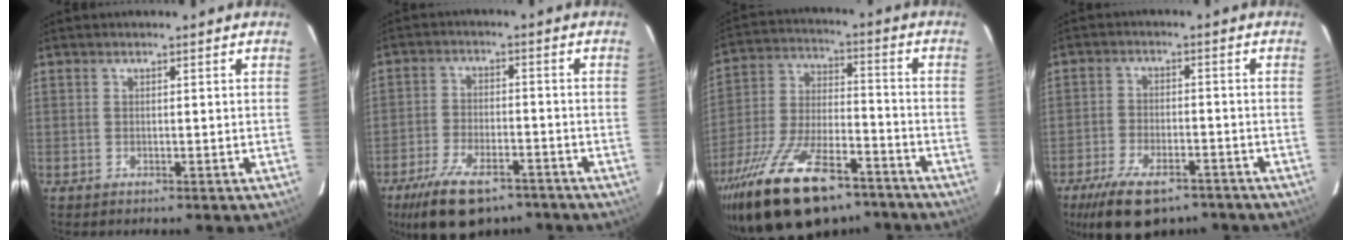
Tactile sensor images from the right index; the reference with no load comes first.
{"total": 14.1, "force": [-9.8, 6.4, 7.9], "torque": [-0.175, -0.017, -0.162]}
{"total": 24.8, "force": [-17.5, 10.1, 14.5], "torque": [-0.285, -0.024, -0.278]}
{"total": 13.3, "force": [-9.3, 6.0, 7.4], "torque": [-0.165, -0.018, -0.151]}